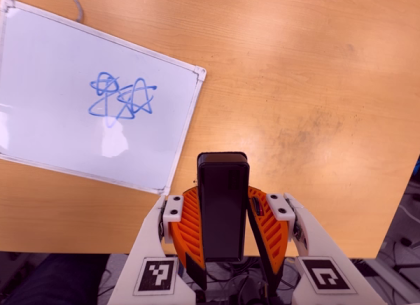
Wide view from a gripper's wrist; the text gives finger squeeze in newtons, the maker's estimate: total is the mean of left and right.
{"total": 5.6, "left": 4.8, "right": 6.4}